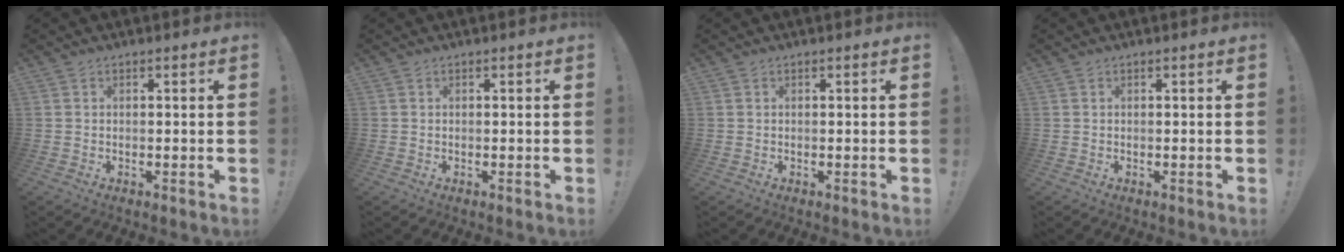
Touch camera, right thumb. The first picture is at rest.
{"total": 0.0}
{"total": 0.0}
{"total": 0.0}